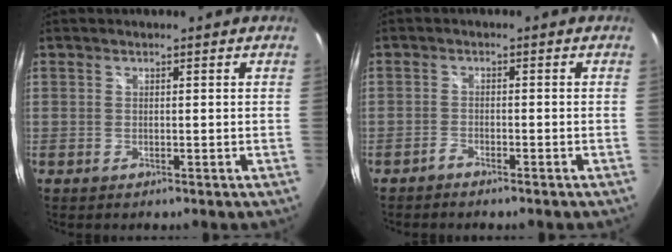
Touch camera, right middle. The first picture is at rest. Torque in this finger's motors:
{"motor_torque": [-0.21, 0.04, 0.06, 0.00]}